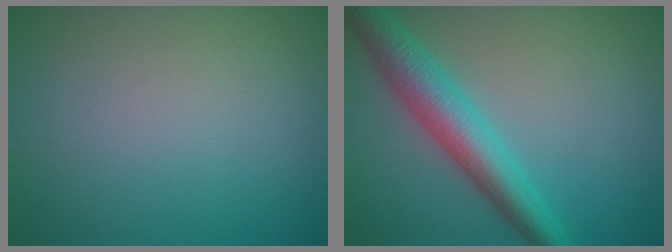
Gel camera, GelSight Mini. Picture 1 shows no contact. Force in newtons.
{"total": 5.6, "press": 5.6, "slide": 0.1}